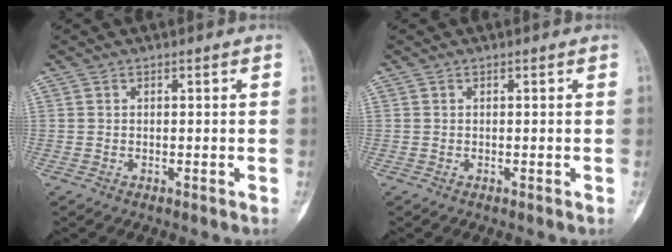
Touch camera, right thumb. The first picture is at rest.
{"total": 0.0}